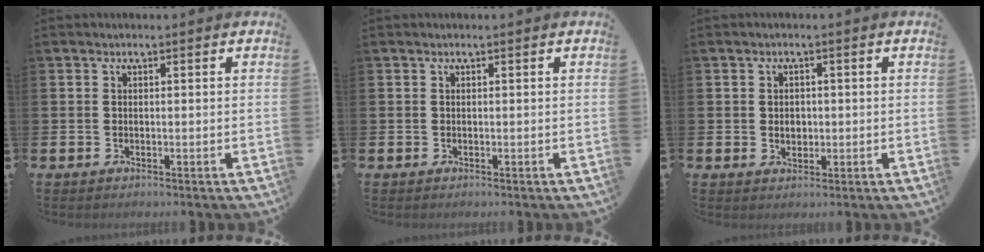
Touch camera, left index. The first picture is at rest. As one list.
[{"total": 0.0}, {"total": 1.9, "force": [0.1, 1.7, 0.9], "torque": [0.002, 0.001, -0.005]}]